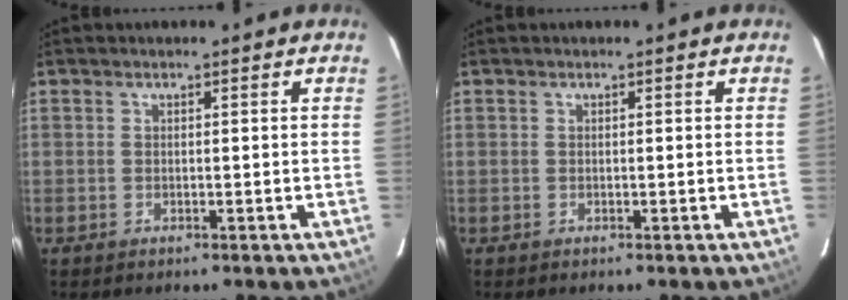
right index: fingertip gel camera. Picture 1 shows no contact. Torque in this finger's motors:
{"motor_torque": [0.00, 0.00, 0.01, 0.00]}